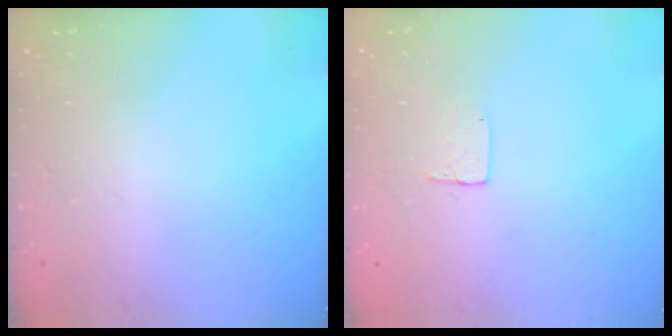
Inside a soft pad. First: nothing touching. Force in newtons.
{"total": 3.9, "press": 3.9, "slide": 0.1}